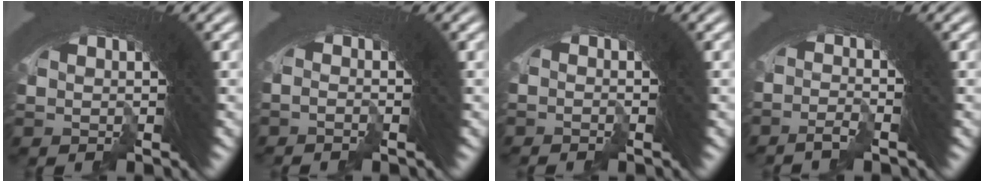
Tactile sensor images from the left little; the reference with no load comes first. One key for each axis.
{"total": 2.1, "fx": -0.4, "fy": -1.5, "fz": -1.5, "tx": 0.034, "ty": 0.004, "tz": -0.009}
{"total": 1.5, "fx": -0.2, "fy": -1.0, "fz": -1.1, "tx": 0.025, "ty": 0.004, "tz": -0.006}
{"total": 2.6, "fx": -1.3, "fy": -1.6, "fz": -1.6, "tx": 0.037, "ty": 0.002, "tz": -0.029}